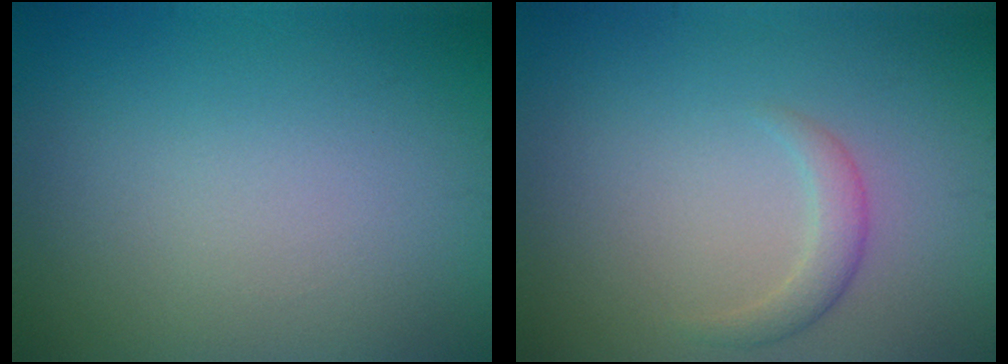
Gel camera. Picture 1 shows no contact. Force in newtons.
{"total": 1.6, "press": 1.6, "slide": 0.1}